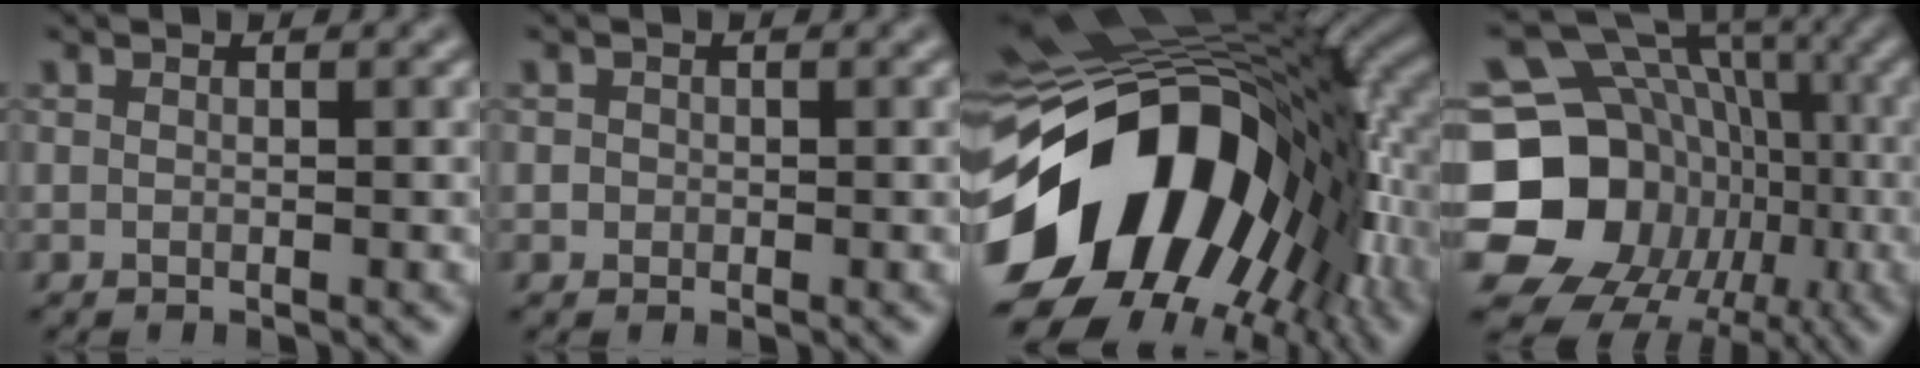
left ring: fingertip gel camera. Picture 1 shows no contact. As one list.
[{"total": 0.7, "force": [0.0, 0.7, 0.1], "torque": [0.005, -0.004, -0.003]}, {"total": 17.7, "force": [-3.7, 11.8, 12.6], "torque": [-0.218, -0.006, -0.074]}, {"total": 19.0, "force": [-4.3, 16.8, 7.7], "torque": [-0.142, -0.011, -0.094]}]